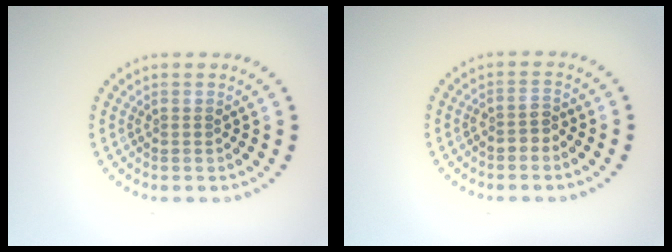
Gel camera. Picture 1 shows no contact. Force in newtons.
{"total": 1.4, "press": 1.2, "slide": 0.7}